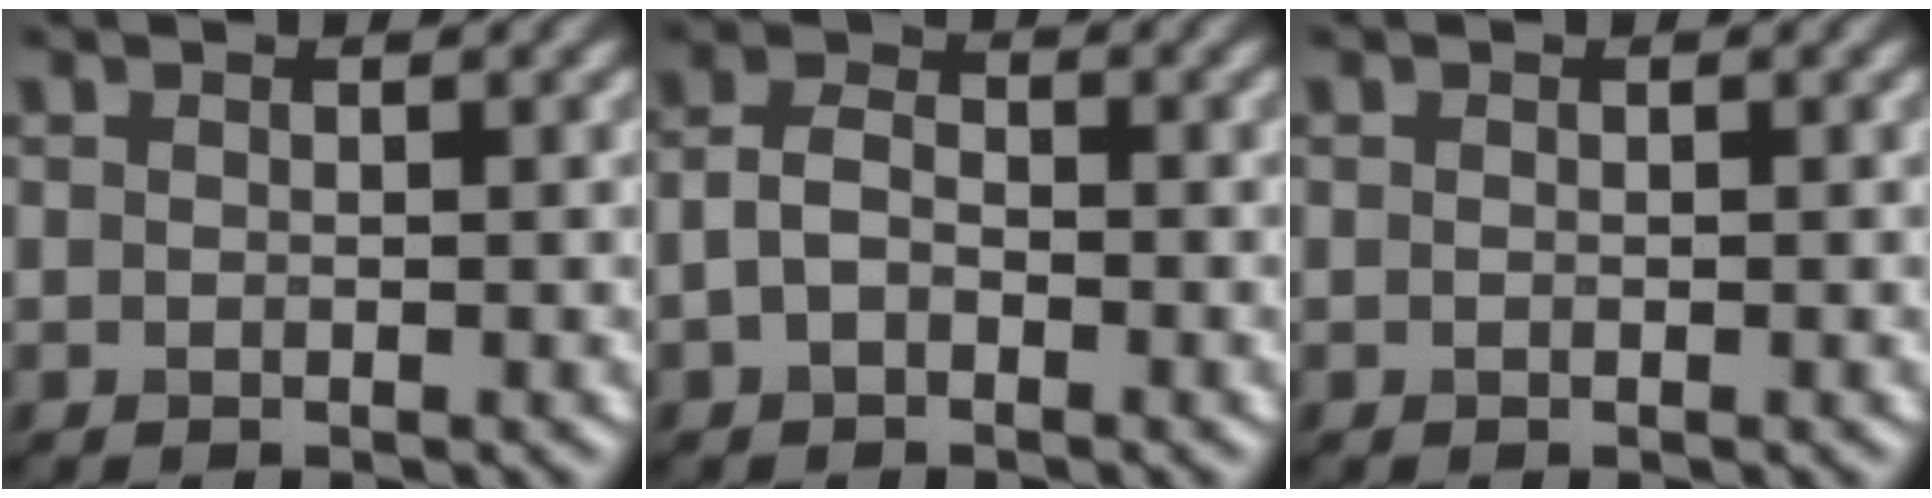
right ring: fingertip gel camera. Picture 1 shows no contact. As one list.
[{"total": 2.5, "force": [-0.8, 1.7, 1.7], "torque": [-0.036, 0.007, -0.023]}, {"total": 0.0}]